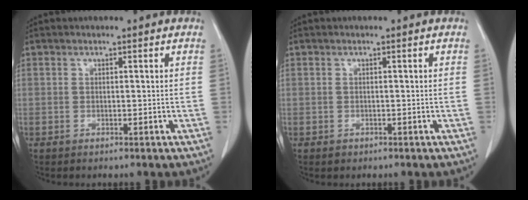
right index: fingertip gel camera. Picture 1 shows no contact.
{"total": 0.6, "force": [-0.4, 0.5, 0.1], "torque": [-0.002, 0.002, -0.004]}